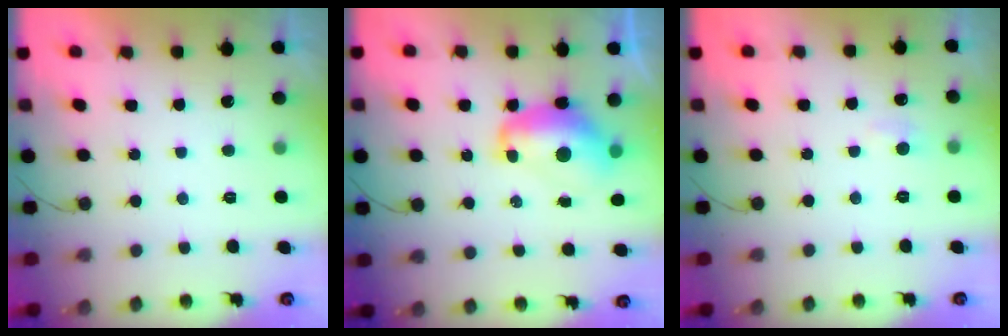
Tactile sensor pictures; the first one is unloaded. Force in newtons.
{"total": 10.5, "press": 10.5, "slide": 0.9}
{"total": 5.2, "press": 5.2, "slide": 0.6}